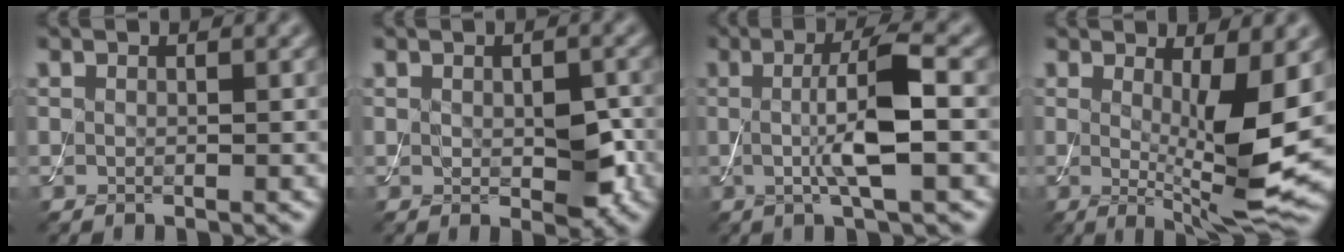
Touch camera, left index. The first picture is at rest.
{"total": 3.6, "force": [-0.3, 2.0, 2.9], "torque": [-0.046, -0.009, 0.002]}
{"total": 5.8, "force": [0.0, 1.0, 5.7], "torque": [-0.107, 0.001, -0.001]}
{"total": 7.6, "force": [0.4, 1.7, 7.4], "torque": [-0.104, -0.023, 0.012]}